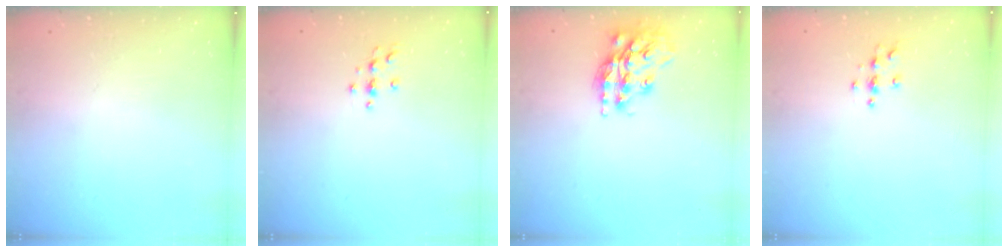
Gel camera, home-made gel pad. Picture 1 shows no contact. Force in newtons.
{"total": 3.2, "press": 3.2, "slide": 0.5}
{"total": 15.7, "press": 15.7, "slide": 1.2}
{"total": 3.9, "press": 3.8, "slide": 0.4}